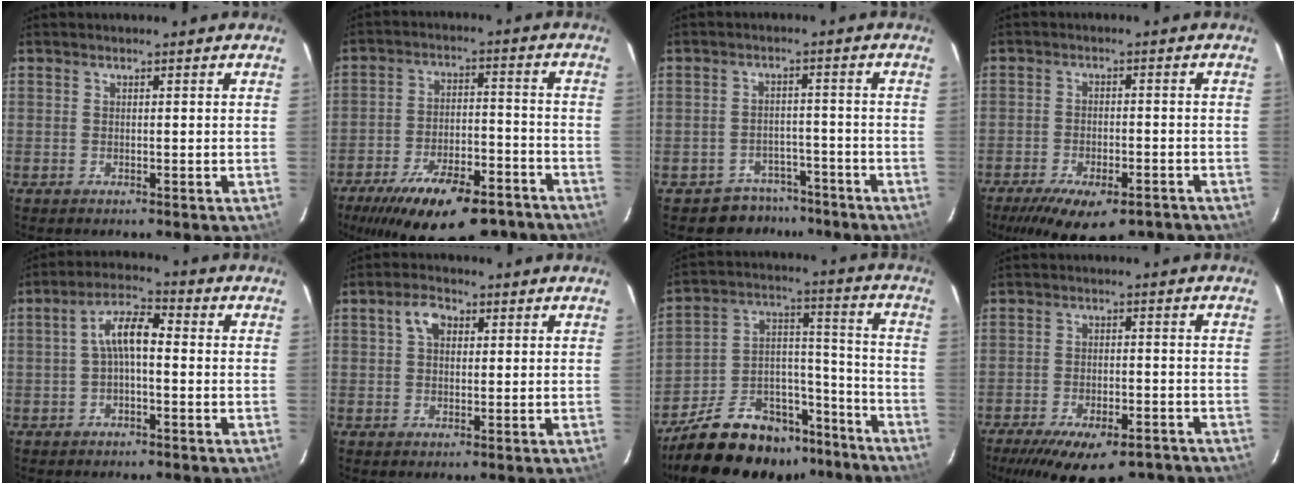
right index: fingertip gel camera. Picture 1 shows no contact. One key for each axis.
{"total": 22.2, "fx": -16.5, "fy": 8.0, "fz": 12.5, "tx": -0.223, "ty": -0.017, "tz": -0.231}
{"total": 6.1, "fx": -4.6, "fy": 4.0, "fz": -0.4, "tx": 0.007, "ty": 0.032, "tz": -0.062}
{"total": 14.0, "fx": -10.0, "fy": 5.6, "fz": 8.1, "tx": -0.164, "ty": -0.027, "tz": -0.145}
{"total": 6.1, "fx": -0.3, "fy": 2.4, "fz": 5.6, "tx": -0.113, "ty": 0.023, "tz": -0.006}
{"total": 4.3, "fx": 1.5, "fy": 2.8, "fz": 2.8, "tx": -0.052, "ty": 0.015, "tz": 0.026}
{"total": 22.6, "fx": -17.7, "fy": 10.6, "fz": 9.2, "tx": -0.177, "ty": 0.057, "tz": -0.252}
{"total": 15.8, "fx": -11.6, "fy": 6.2, "fz": 8.7, "tx": -0.173, "ty": -0.026, "tz": -0.166}